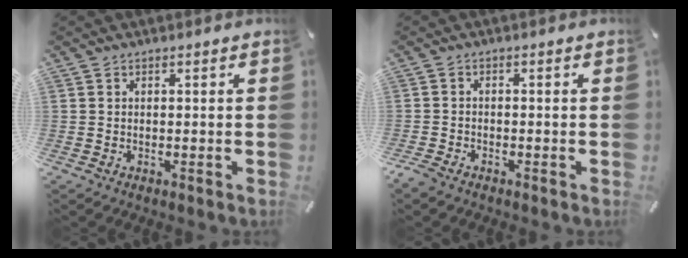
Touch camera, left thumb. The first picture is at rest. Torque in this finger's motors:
{"motor_torque": [-0.06, 0.41, 0.96, 0.92, 0.16]}